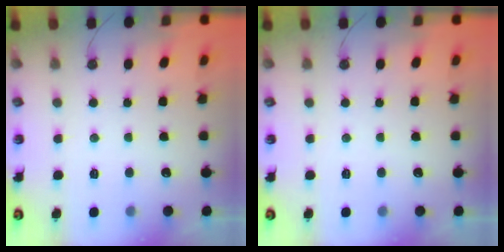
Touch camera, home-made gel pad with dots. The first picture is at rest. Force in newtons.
{"total": 0.0}